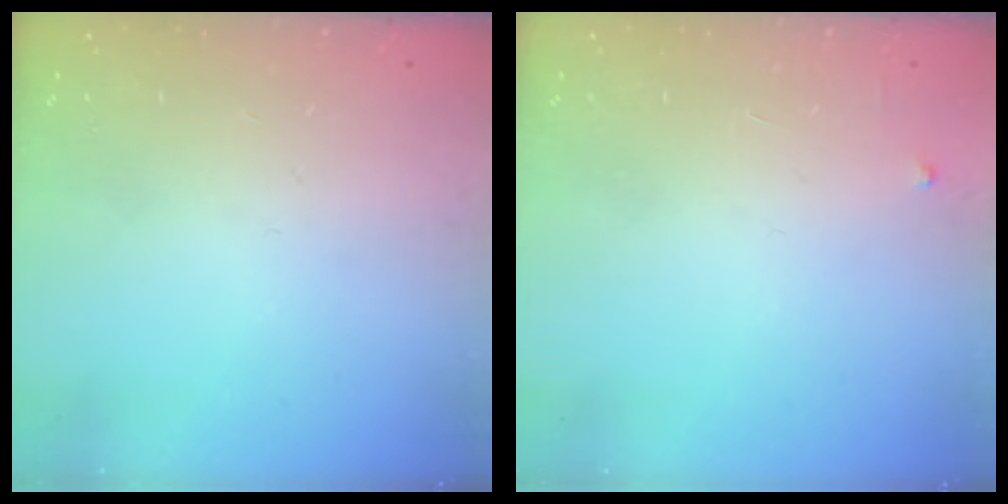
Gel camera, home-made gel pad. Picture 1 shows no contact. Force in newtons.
{"total": 2.6, "press": 2.6, "slide": 0.4}